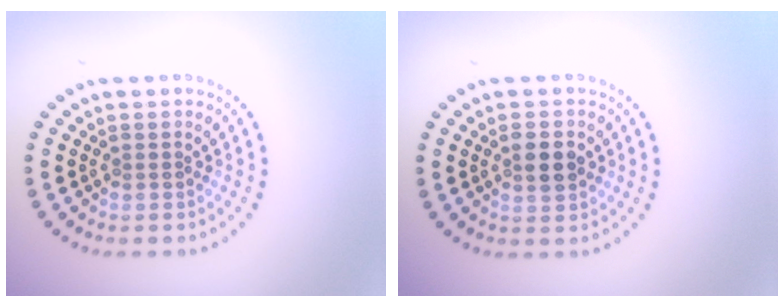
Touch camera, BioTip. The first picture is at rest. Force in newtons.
{"total": 2.7, "press": 2.7, "slide": 0.1}